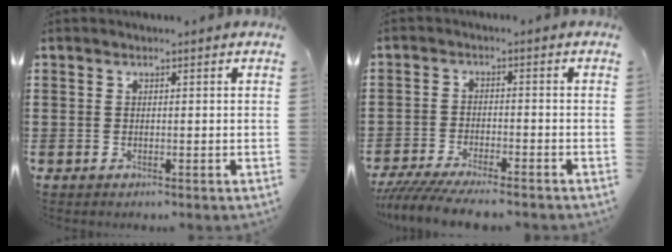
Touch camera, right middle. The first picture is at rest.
{"total": 4.8, "force": [-4.5, 0.1, 1.5], "torque": [-0.041, -0.015, -0.090]}